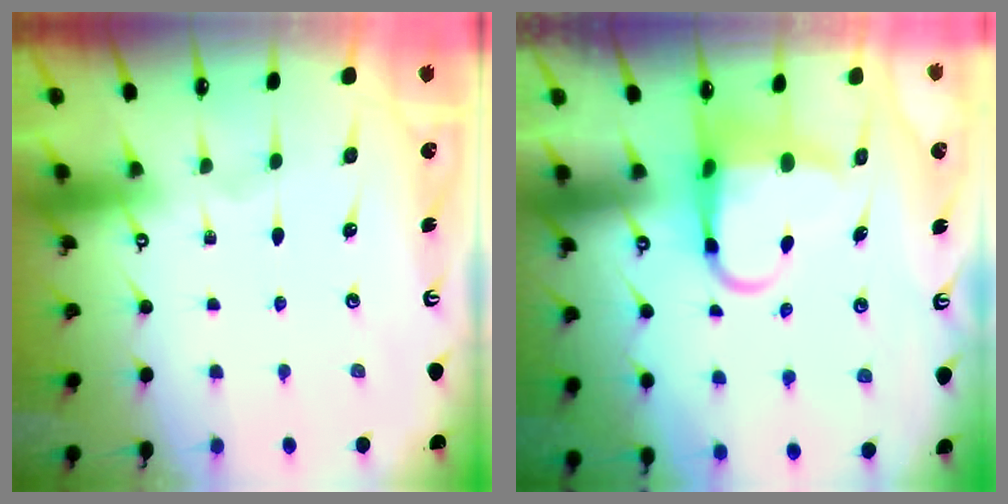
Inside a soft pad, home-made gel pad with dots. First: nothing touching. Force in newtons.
{"total": 6.2, "press": 6.0, "slide": 1.3}